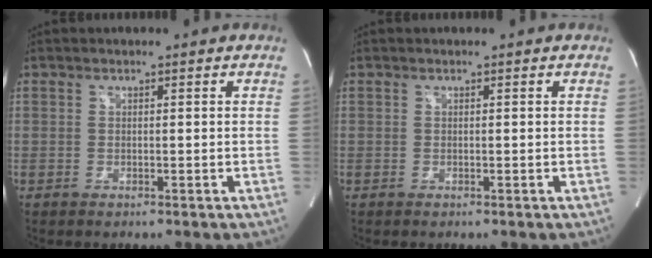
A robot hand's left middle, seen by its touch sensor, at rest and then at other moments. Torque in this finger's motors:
{"motor_torque": [-0.06, -0.04, 0.09, 0.00]}